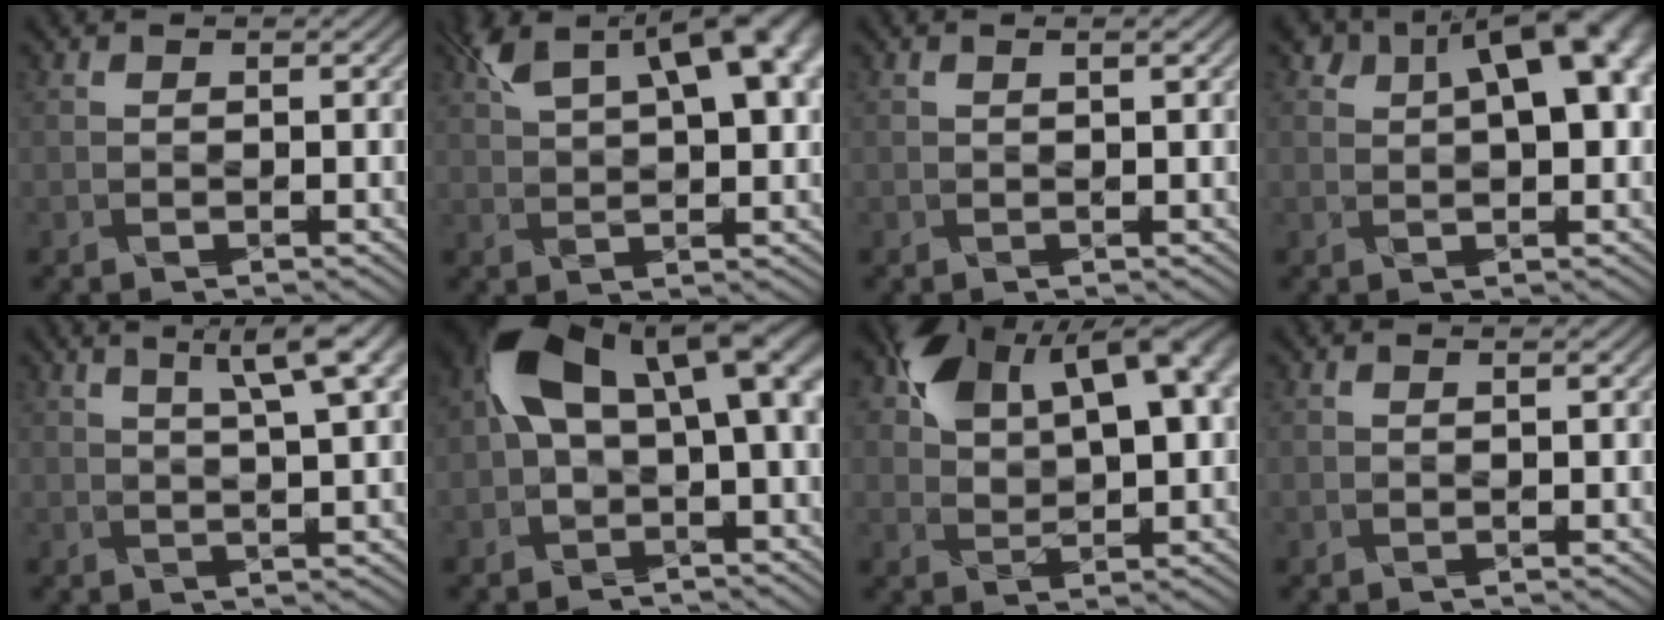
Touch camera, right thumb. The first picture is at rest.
{"total": 13.3, "force": [6.3, 5.3, 10.5], "torque": [-0.190, 0.016, 0.111]}
{"total": 1.2, "force": [0.5, 0.1, 1.1], "torque": [-0.021, 0.005, 0.007]}
{"total": 10.9, "force": [3.6, 5.6, 8.6], "torque": [-0.115, 0.020, 0.047]}
{"total": 7.2, "force": [3.4, 1.2, 6.3], "torque": [-0.091, 0.021, 0.054]}
{"total": 13.8, "force": [2.1, 7.6, 11.3], "torque": [-0.215, 0.004, 0.036]}
{"total": 13.0, "force": [5.2, 7.5, 9.3], "torque": [-0.171, 0.013, 0.094]}
{"total": 0.6, "force": [0.1, 0.1, 0.6], "torque": [-0.011, 0.001, 0.002]}